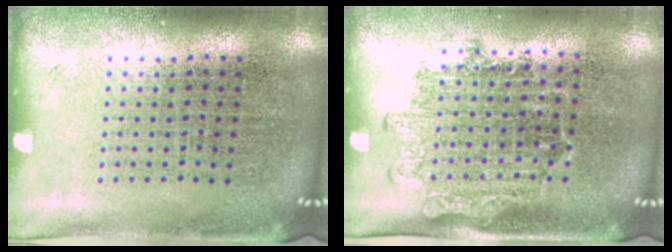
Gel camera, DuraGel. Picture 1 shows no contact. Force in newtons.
{"total": 1.3, "press": 1.1, "slide": 0.8}